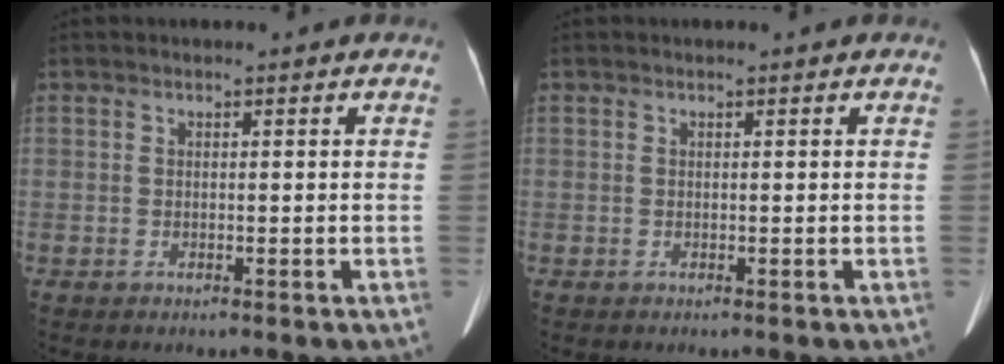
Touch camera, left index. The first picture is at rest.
{"total": 0.0}